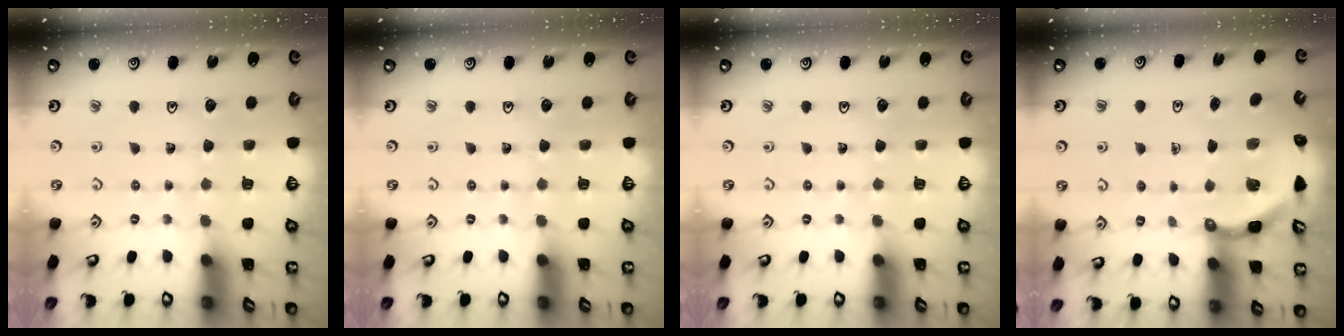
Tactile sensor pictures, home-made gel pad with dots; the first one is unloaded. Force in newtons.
{"total": 0.0}
{"total": 0.0}
{"total": 4.1, "press": 3.9, "slide": 1.3}